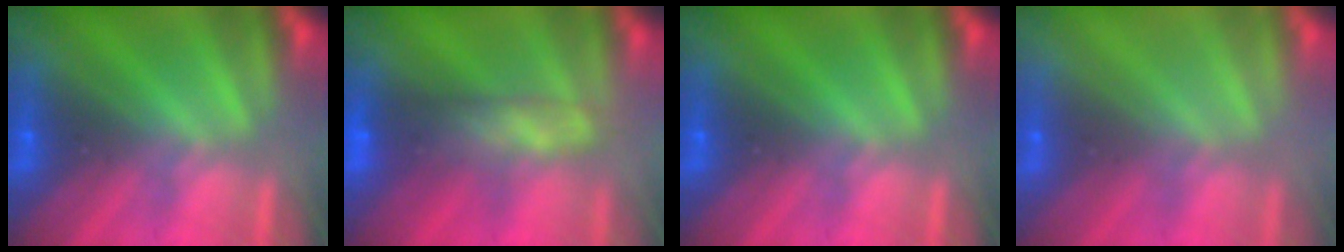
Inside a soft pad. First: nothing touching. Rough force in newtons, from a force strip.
{"total": 9.1}
{"total": 0.0}
{"total": 3.1}